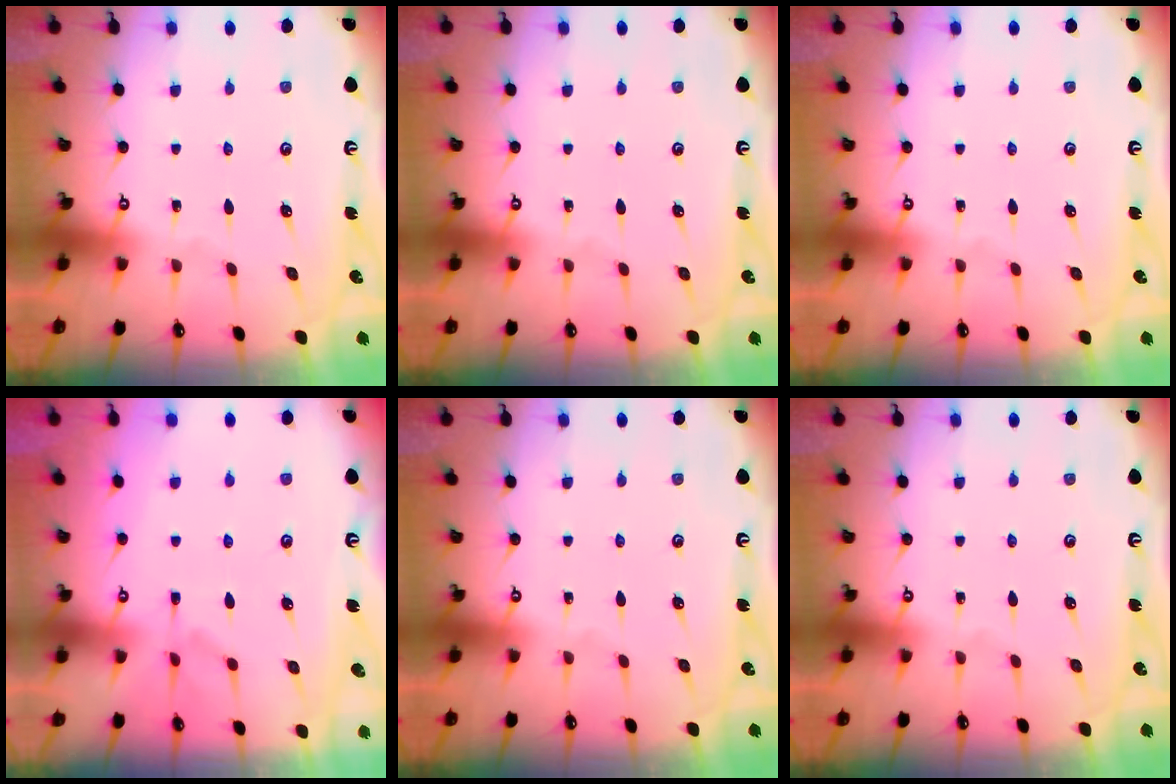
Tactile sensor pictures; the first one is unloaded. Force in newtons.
{"total": 0.0}
{"total": 0.0}
{"total": 2.1, "press": 1.9, "slide": 1.0}
{"total": 0.0}
{"total": 0.0}